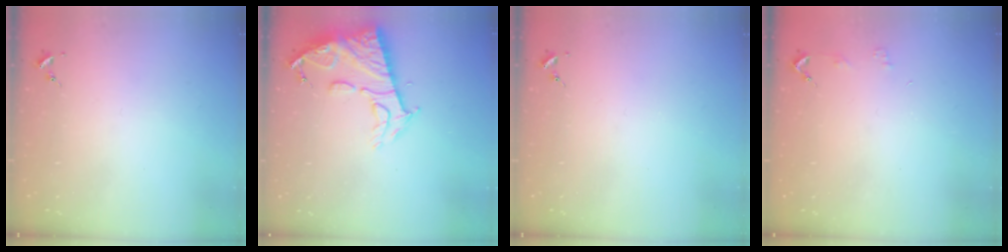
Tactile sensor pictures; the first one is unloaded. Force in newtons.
{"total": 13.2, "press": 13.2, "slide": 1.2}
{"total": 0.0}
{"total": 2.9, "press": 2.9, "slide": 0.2}